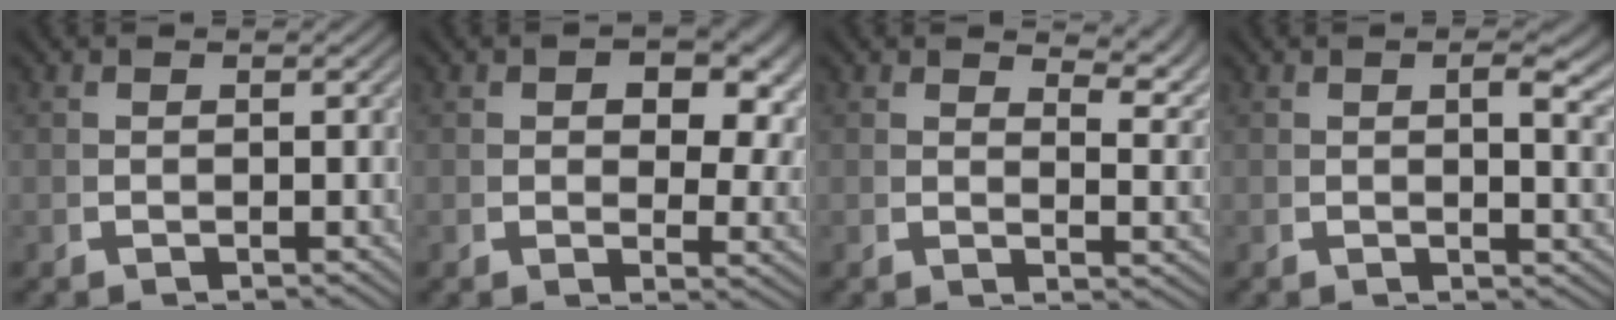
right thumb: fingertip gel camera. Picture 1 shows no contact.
{"total": 5.7, "force": [1.6, 3.6, 4.2], "torque": [-0.049, -0.012, 0.024]}
{"total": 4.5, "force": [3.1, 1.6, 2.8], "torque": [-0.025, -0.001, 0.046]}
{"total": 2.7, "force": [0.9, 0.9, 2.4], "torque": [-0.024, -0.001, 0.013]}